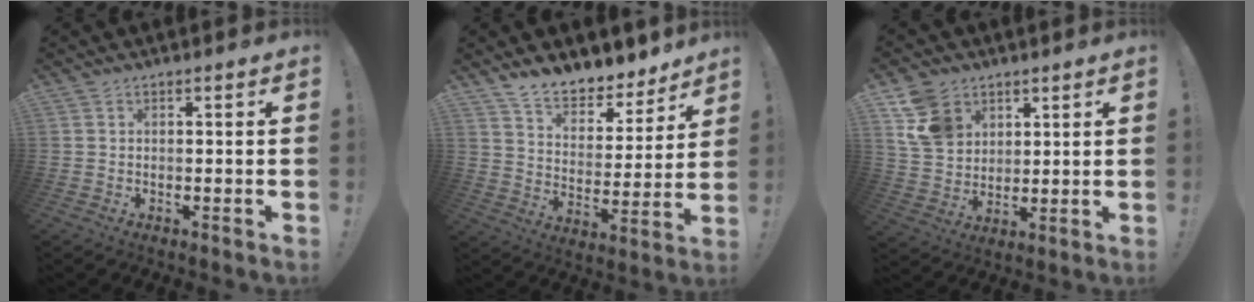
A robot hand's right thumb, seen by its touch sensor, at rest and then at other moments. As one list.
[{"total": 10.8, "force": [9.8, 3.7, 2.9], "torque": [-0.056, -0.080, 0.178]}, {"total": 12.0, "force": [6.2, 9.1, 4.8], "torque": [-0.084, -0.024, 0.129]}]